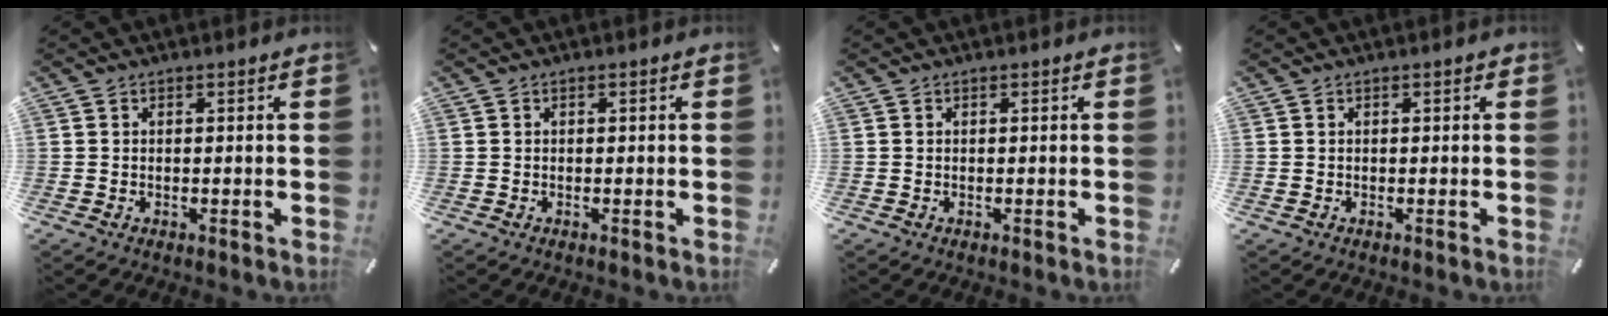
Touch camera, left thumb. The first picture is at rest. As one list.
[{"total": 0.0}, {"total": 0.0}, {"total": 0.6, "force": [0.1, 0.4, 0.4], "torque": [-0.008, 0.002, 0.001]}]